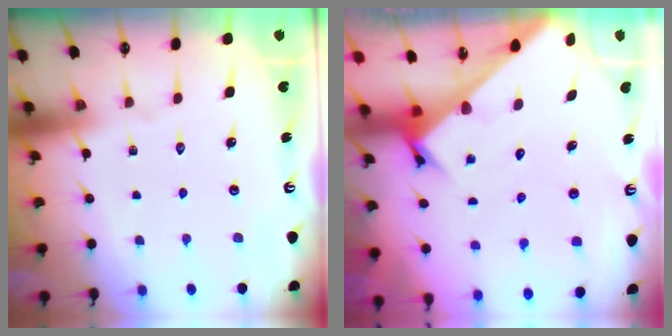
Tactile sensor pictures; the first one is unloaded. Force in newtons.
{"total": 2.6, "press": 2.6, "slide": 0.2}